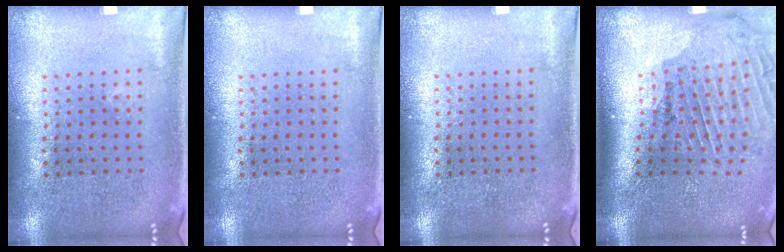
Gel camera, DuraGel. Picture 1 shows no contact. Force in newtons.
{"total": 0.0}
{"total": 0.0}
{"total": 2.1, "press": 1.9, "slide": 0.8}